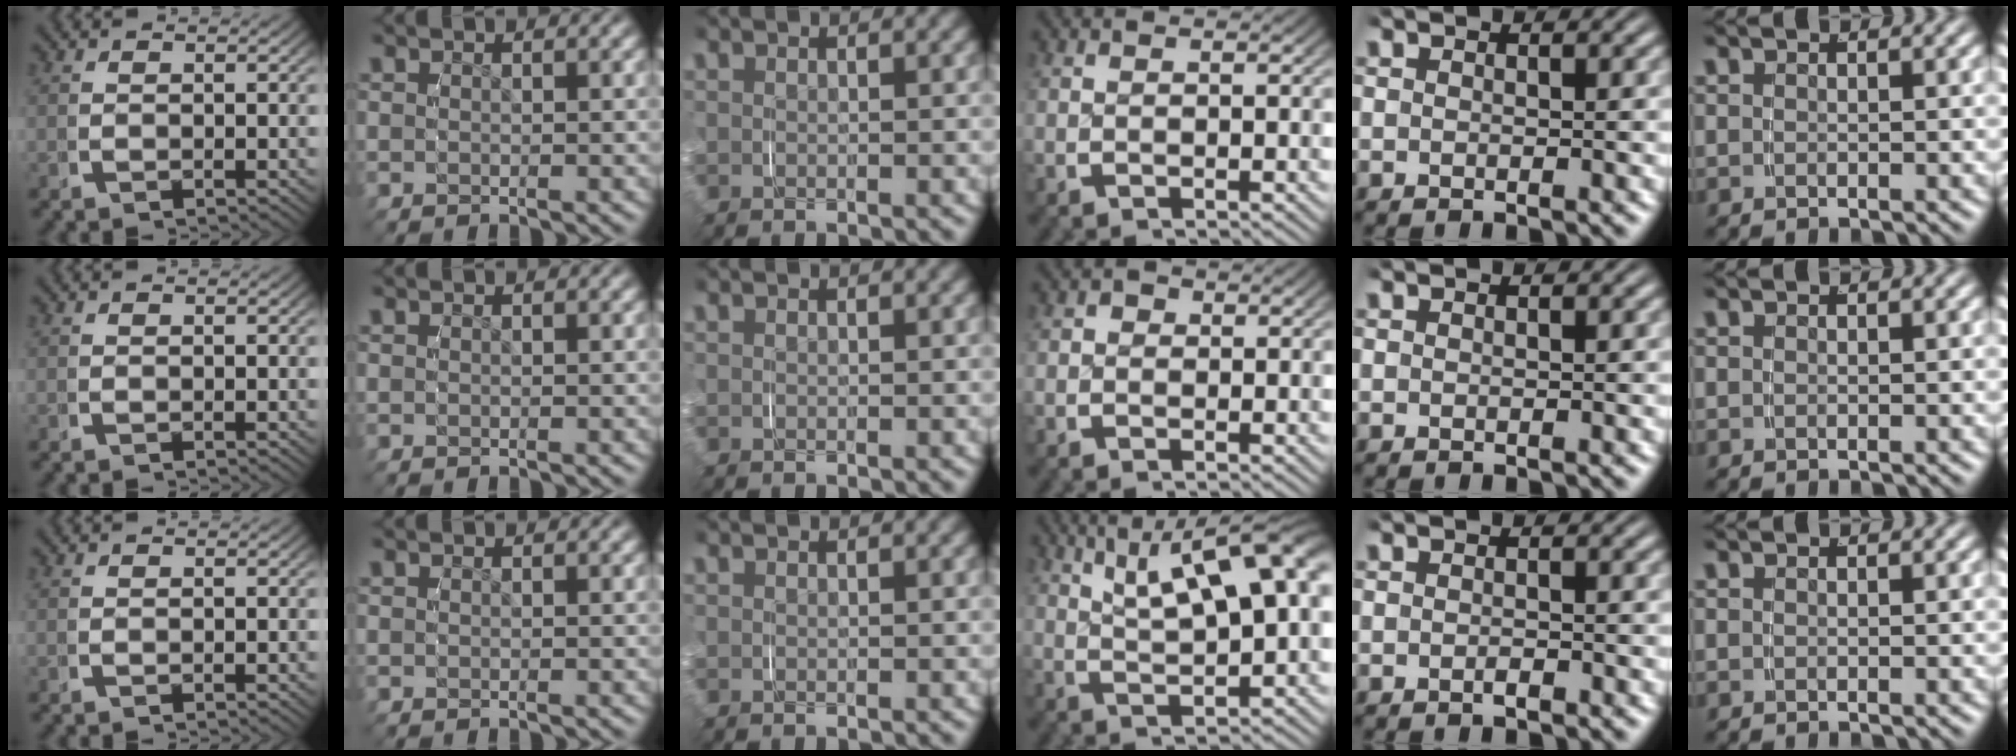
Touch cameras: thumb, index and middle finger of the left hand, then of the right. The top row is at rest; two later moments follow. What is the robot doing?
{"motion": "grasp_and_lifting", "object": "map"}